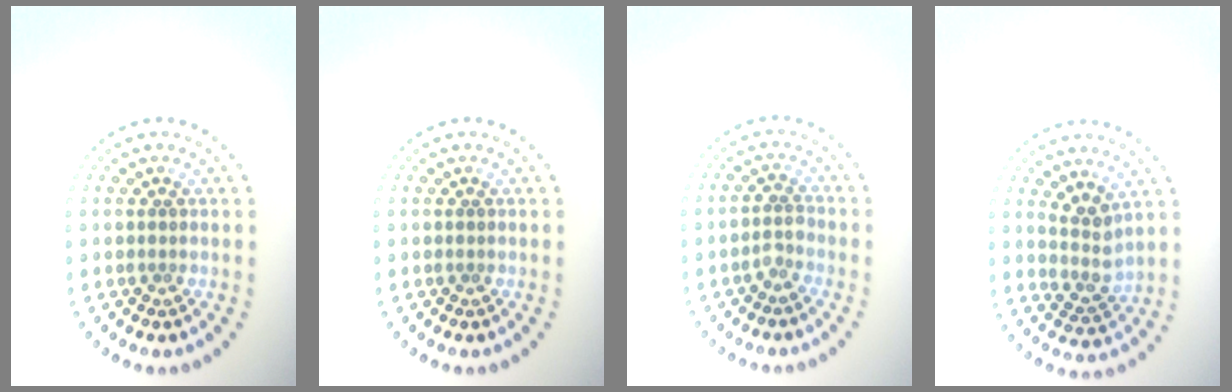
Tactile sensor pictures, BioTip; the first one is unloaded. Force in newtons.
{"total": 0.0}
{"total": 1.3, "press": 1.1, "slide": 0.7}
{"total": 2.6, "press": 2.1, "slide": 1.6}